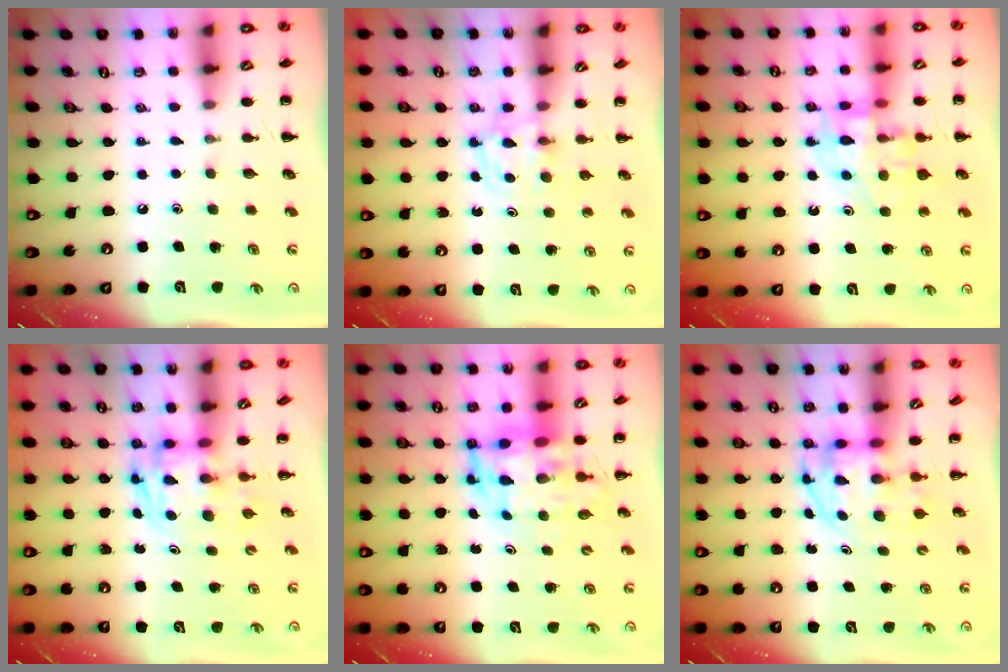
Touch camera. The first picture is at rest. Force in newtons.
{"total": 2.9, "press": 2.6, "slide": 1.2}
{"total": 12.7, "press": 12.2, "slide": 3.4}
{"total": 2.8, "press": 2.8, "slide": 0.5}
{"total": 6.2, "press": 5.9, "slide": 2.0}
{"total": 3.7, "press": 3.7, "slide": 0.7}